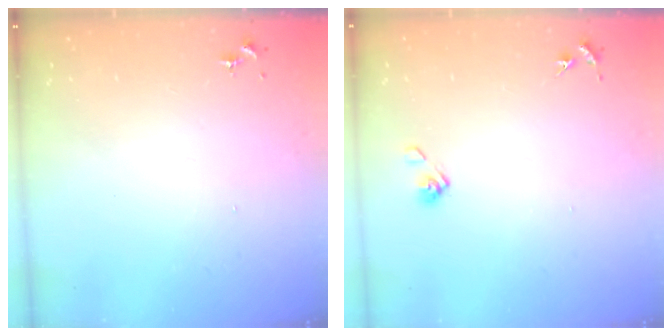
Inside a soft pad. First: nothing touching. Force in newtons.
{"total": 4.7, "press": 4.2, "slide": 2.2}